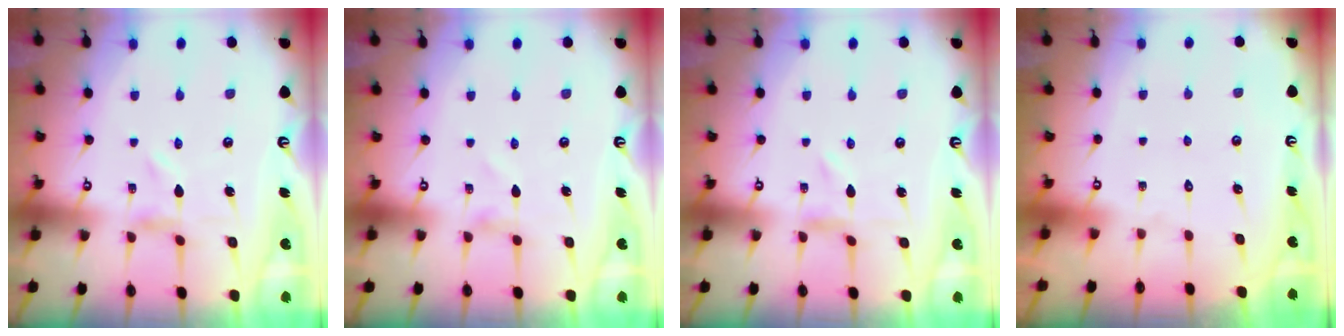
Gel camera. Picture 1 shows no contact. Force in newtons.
{"total": 0.7, "press": 0.7, "slide": 0.1}
{"total": 0.0}
{"total": 1.7, "press": 1.6, "slide": 0.1}